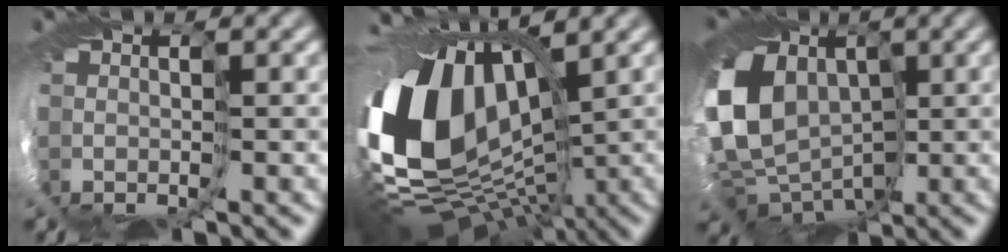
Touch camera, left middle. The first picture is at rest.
{"total": 16.4, "force": [0.5, 11.5, 11.7], "torque": [-0.255, -0.001, 0.019]}
{"total": 13.6, "force": [0.7, 11.0, 8.0], "torque": [-0.178, -0.001, 0.021]}